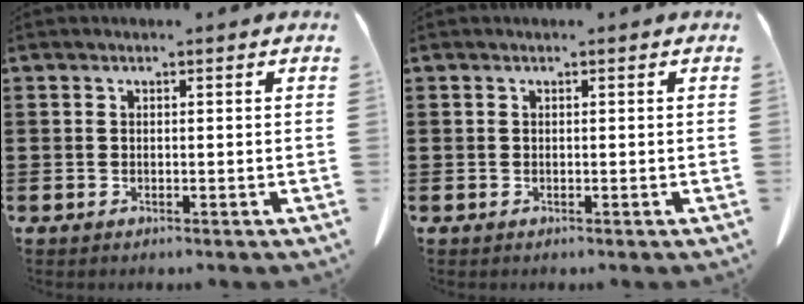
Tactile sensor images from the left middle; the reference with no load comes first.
{"total": 0.0}